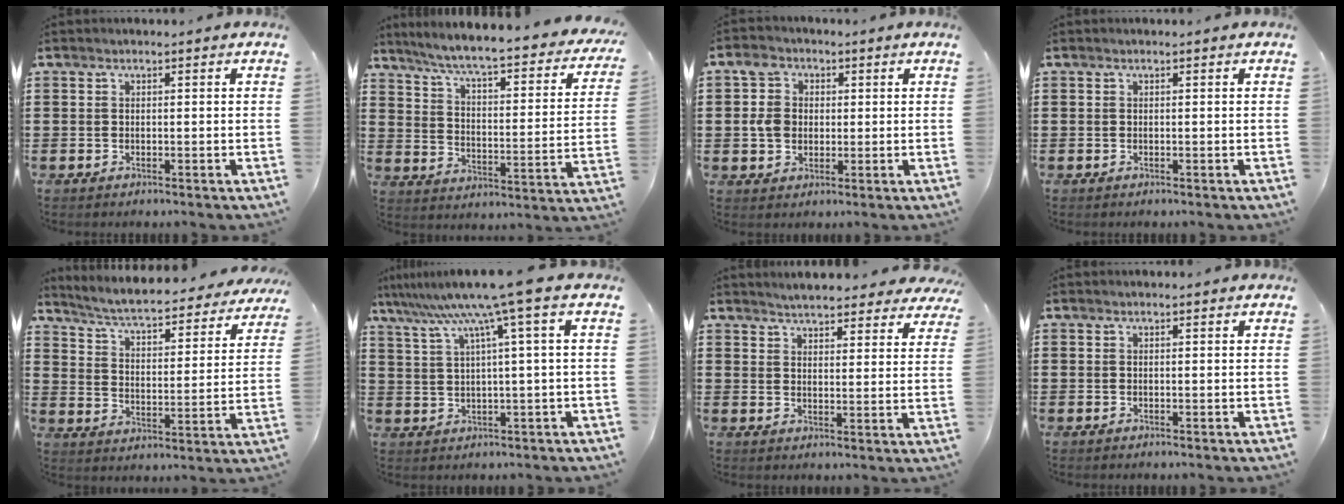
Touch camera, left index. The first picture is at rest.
{"total": 5.8, "force": [4.8, -0.4, 3.1], "torque": [-0.082, -0.045, 0.073]}
{"total": 5.5, "force": [0.8, 4.8, 2.7], "torque": [-0.073, 0.012, 0.011]}
{"total": 0.0}
{"total": 5.2, "force": [4.7, 0.0, 2.1], "torque": [-0.064, -0.037, 0.073]}
{"total": 9.2, "force": [5.0, -1.5, 7.5], "torque": [-0.165, -0.028, 0.078]}
{"total": 4.7, "force": [4.6, 0.2, 0.7], "torque": [-0.032, -0.017, 0.085]}
{"total": 0.0}